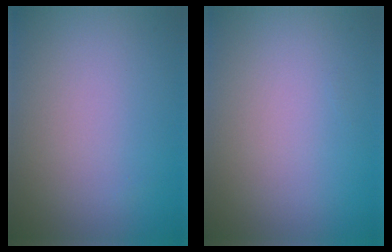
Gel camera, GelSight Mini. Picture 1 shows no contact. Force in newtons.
{"total": 0.0}